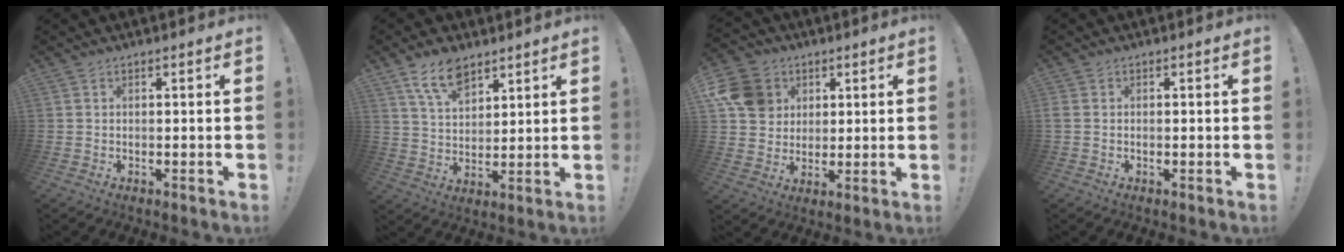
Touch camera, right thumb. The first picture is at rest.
{"total": 10.3, "force": [7.0, 5.3, 5.5], "torque": [-0.104, -0.028, 0.134]}
{"total": 12.5, "force": [4.0, 10.8, 4.8], "torque": [-0.066, -0.013, 0.083]}
{"total": 0.7, "force": [-0.3, 0.3, 0.5], "torque": [-0.014, 0.003, -0.003]}